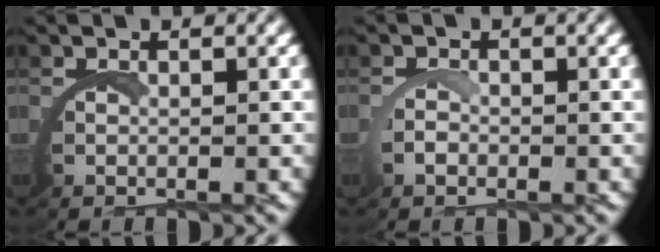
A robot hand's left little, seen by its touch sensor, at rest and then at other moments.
{"total": 0.0}